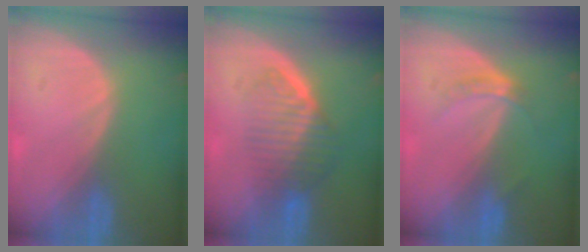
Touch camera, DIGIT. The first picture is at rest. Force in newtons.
{"total": 6.6, "press": 6.0, "slide": 2.7}
{"total": 2.8, "press": 2.5, "slide": 1.3}